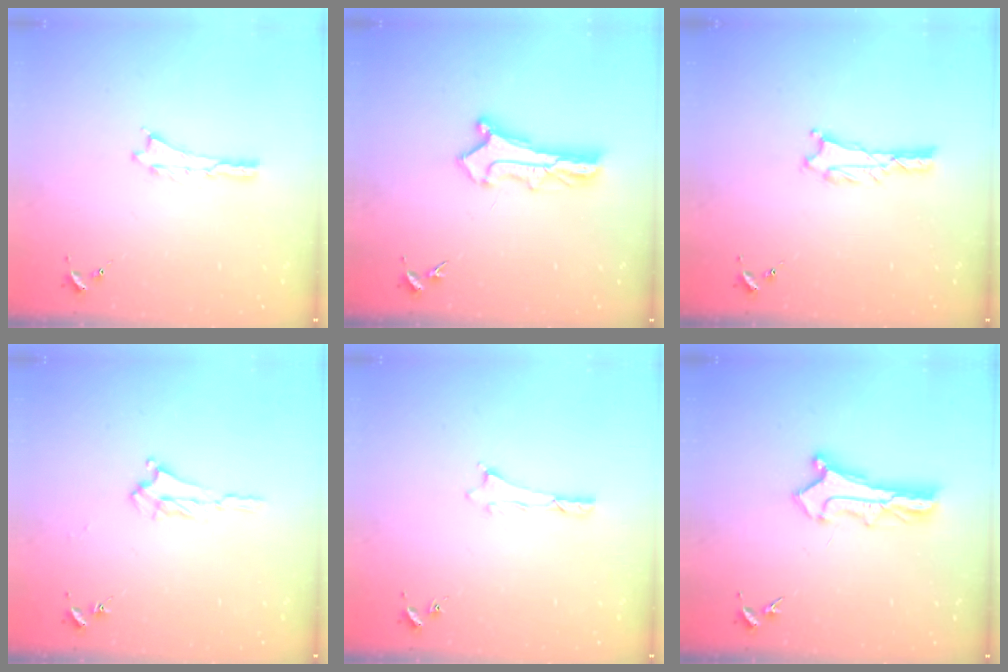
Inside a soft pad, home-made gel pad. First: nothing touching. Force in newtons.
{"total": 2.9, "press": 2.9, "slide": 0.3}
{"total": 1.3, "press": 1.3, "slide": 0.3}
{"total": 2.4, "press": 2.4, "slide": 0.4}
{"total": 0.6, "press": 0.5, "slide": 0.2}
{"total": 2.6, "press": 2.6, "slide": 0.2}